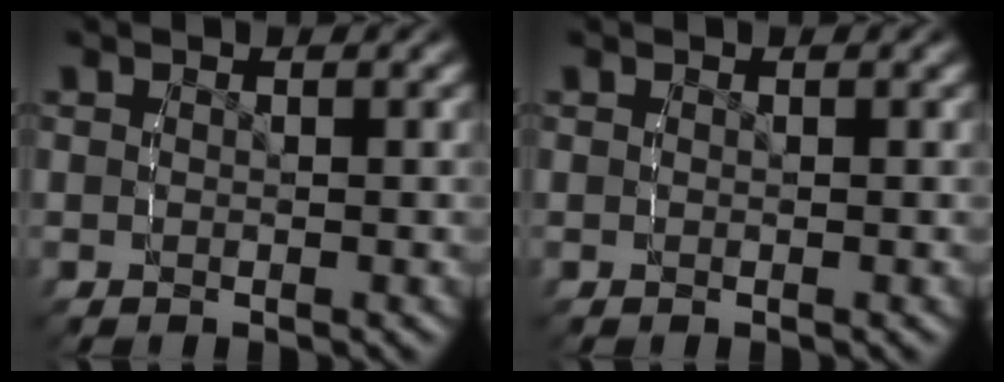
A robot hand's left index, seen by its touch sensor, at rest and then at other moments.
{"total": 0.0}